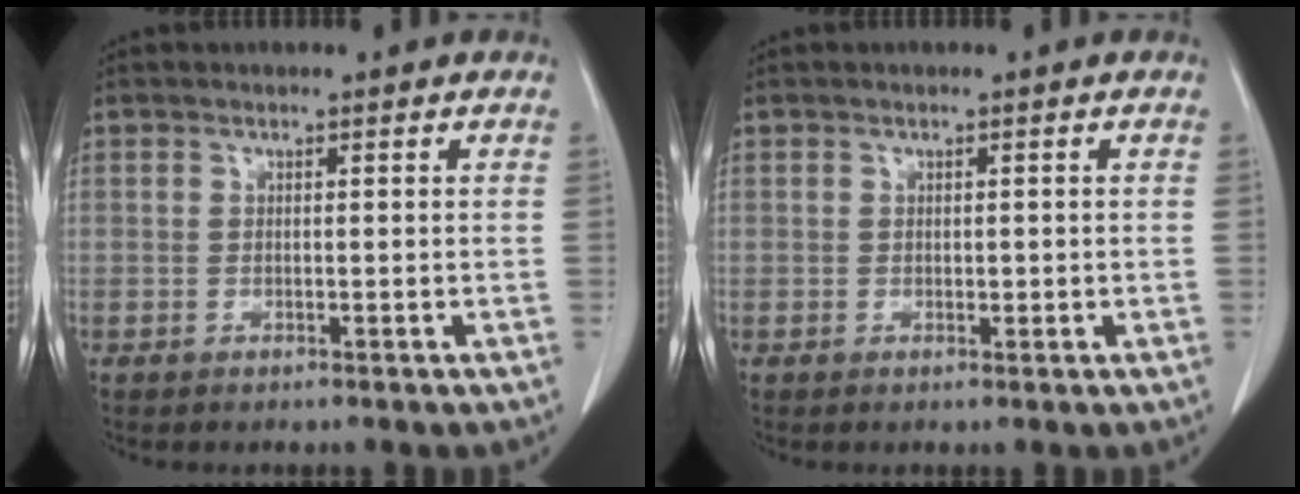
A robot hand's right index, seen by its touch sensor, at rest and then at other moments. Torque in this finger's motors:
{"motor_torque": [-0.18, 0.28, -0.04, -0.01]}